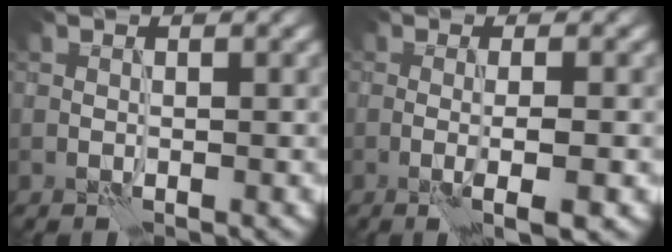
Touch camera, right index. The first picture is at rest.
{"total": 3.8, "force": [-0.8, 0.7, 3.6], "torque": [-0.052, -0.002, -0.015]}